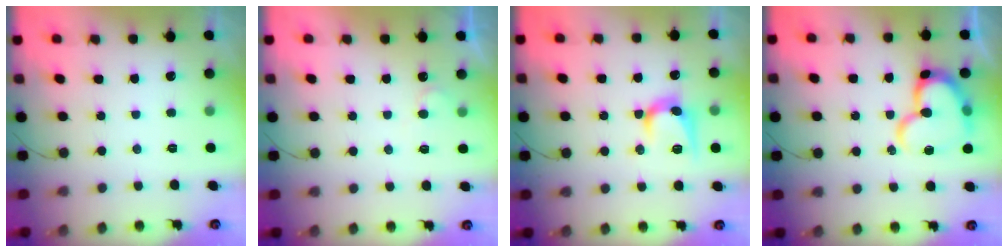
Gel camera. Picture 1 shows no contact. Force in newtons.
{"total": 3.7, "press": 3.6, "slide": 0.3}
{"total": 9.9, "press": 9.9, "slide": 0.6}
{"total": 17.4, "press": 17.4, "slide": 1.4}